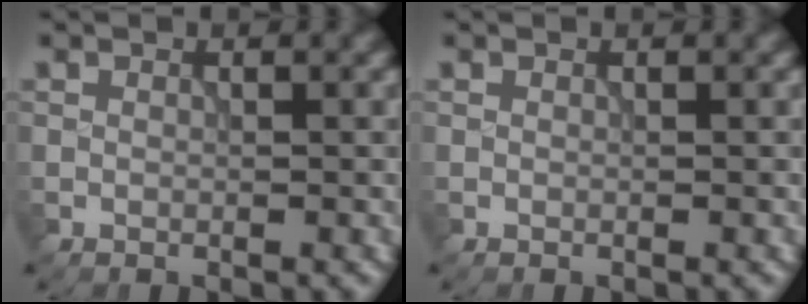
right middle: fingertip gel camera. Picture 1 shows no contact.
{"total": 0.0}